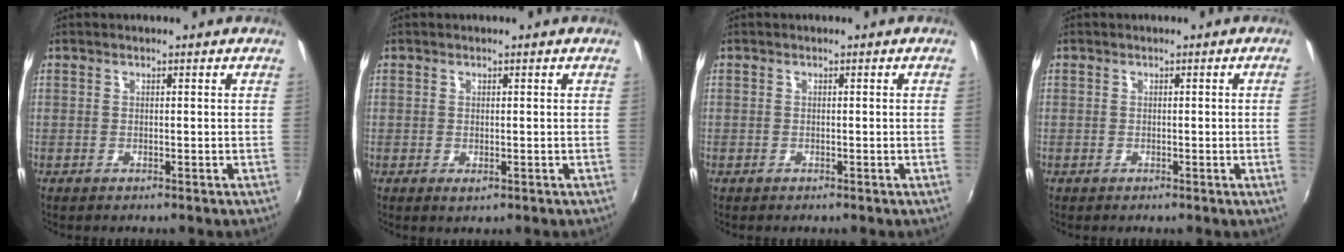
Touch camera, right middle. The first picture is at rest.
{"total": 0.8, "force": [-0.1, 0.5, 0.6], "torque": [-0.012, -0.003, -0.001]}
{"total": 0.0}
{"total": 1.2, "force": [0.0, -0.7, 1.0], "torque": [-0.008, -0.008, 0.000]}